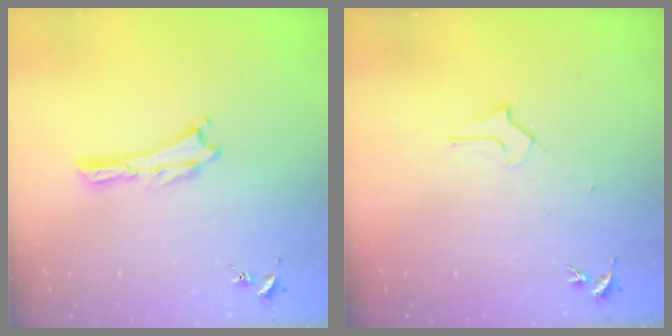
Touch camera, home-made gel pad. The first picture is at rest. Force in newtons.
{"total": 1.6, "press": 1.6, "slide": 0.1}